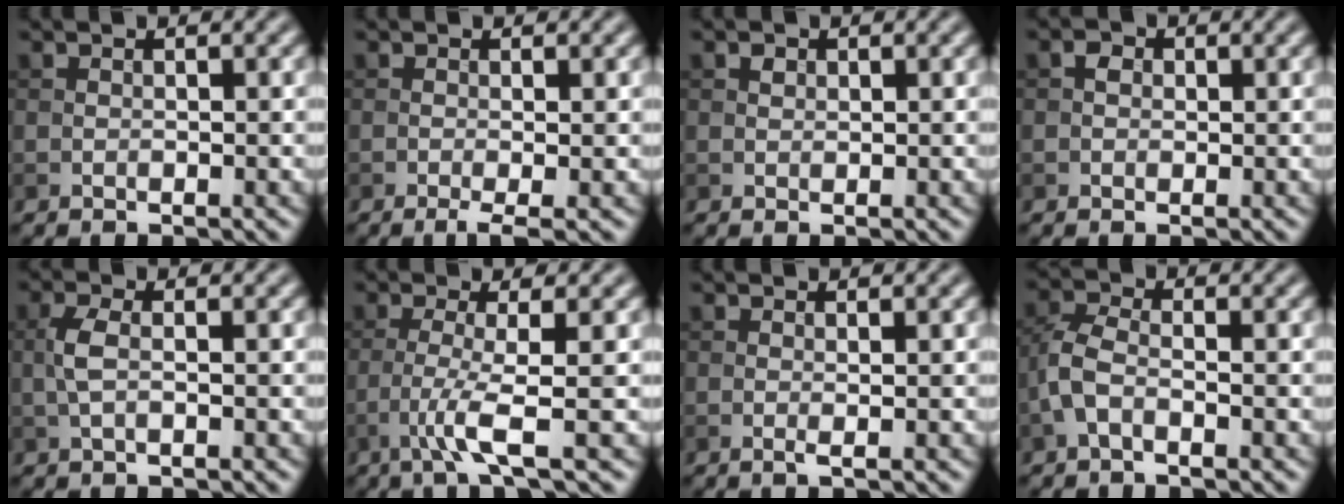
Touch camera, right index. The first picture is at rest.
{"total": 1.9, "force": [-0.7, 0.3, 1.8], "torque": [-0.034, -0.008, -0.013]}
{"total": 0.7, "force": [0.3, 0.5, 0.2], "torque": [-0.005, -0.002, 0.007]}
{"total": 1.0, "force": [0.1, 0.9, 0.5], "torque": [-0.007, 0.000, -0.002]}
{"total": 2.1, "force": [-0.2, 0.8, 2.0], "torque": [-0.048, 0.003, -0.008]}
{"total": 3.5, "force": [-1.4, 0.2, 3.2], "torque": [-0.067, 0.000, -0.039]}
{"total": 0.7, "force": [-0.1, 0.0, 0.7], "torque": [-0.014, -0.004, -0.002]}
{"total": 2.8, "force": [-1.2, 1.3, 2.1], "torque": [-0.050, 0.006, -0.035]}